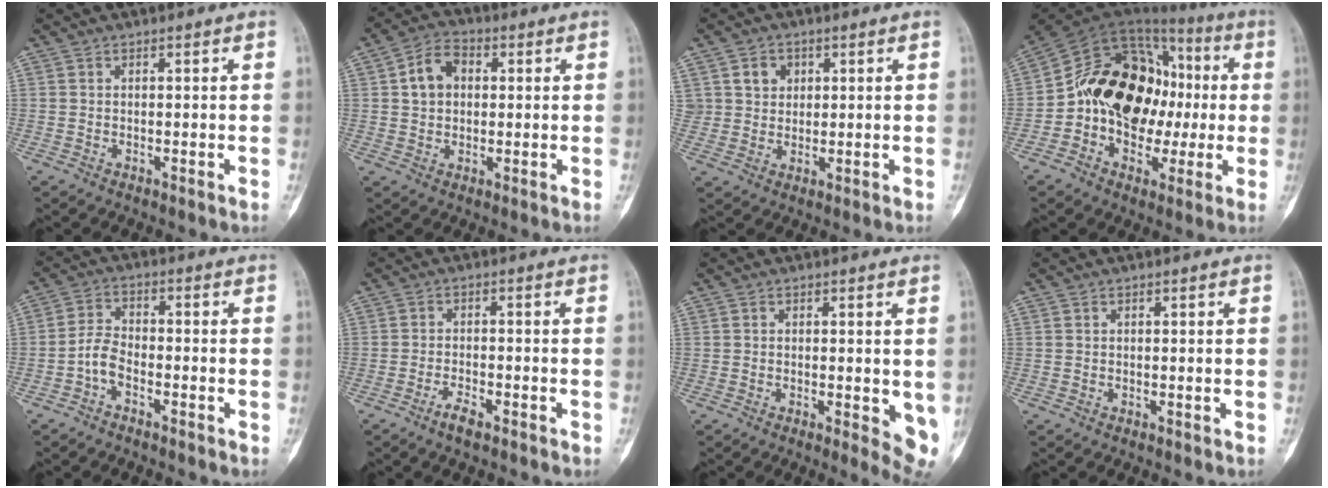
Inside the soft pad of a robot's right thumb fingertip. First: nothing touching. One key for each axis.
{"total": 7.3, "fx": 1.2, "fy": 5.6, "fz": 4.6, "tx": -0.062, "ty": 0.013, "tz": 0.013}
{"total": 5.4, "fx": 1.8, "fy": 4.8, "fz": 1.7, "tx": 0.002, "ty": -0.006, "tz": 0.033}
{"total": 22.7, "fx": -1.1, "fy": 16.2, "fz": 15.9, "tx": -0.228, "ty": 0.056, "tz": -0.021}
{"total": 4.4, "fx": -2.4, "fy": 2.5, "fz": 2.8, "tx": -0.050, "ty": 0.025, "tz": -0.056}
{"total": 3.3, "fx": -2.4, "fy": 1.1, "fz": 2.0, "tx": -0.039, "ty": 0.013, "tz": -0.046}
{"total": 6.0, "fx": -0.7, "fy": 2.3, "fz": 5.5, "tx": -0.051, "ty": -0.013, "tz": -0.010}
{"total": 0.0}